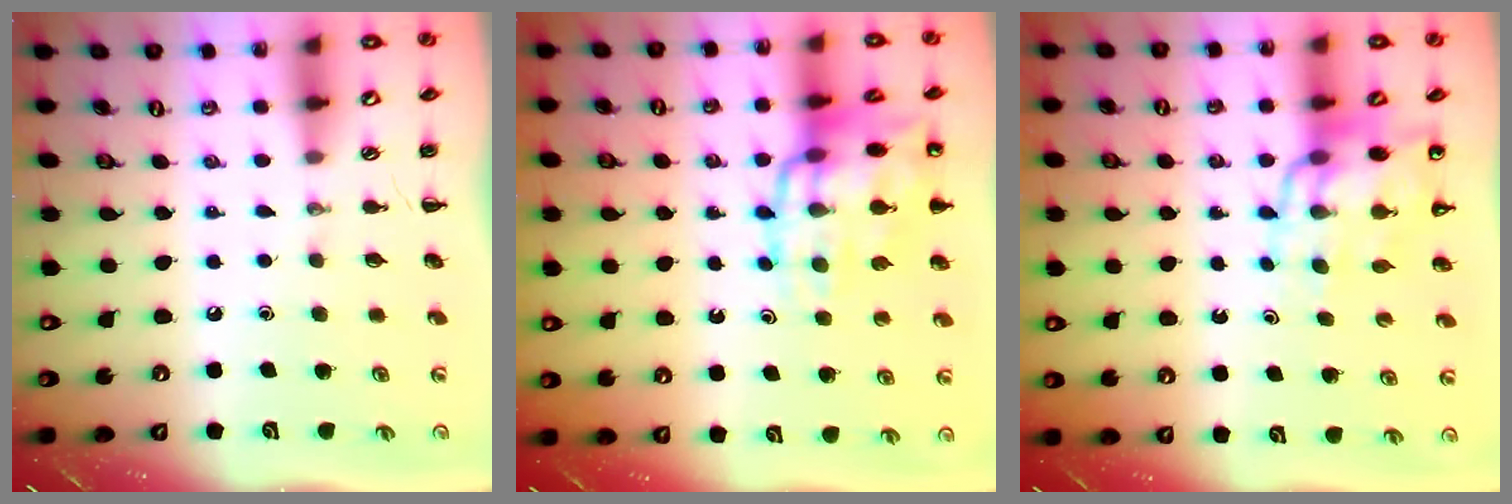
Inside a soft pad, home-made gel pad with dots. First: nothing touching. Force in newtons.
{"total": 17.7, "press": 17.5, "slide": 2.2}
{"total": 13.9, "press": 13.4, "slide": 3.8}